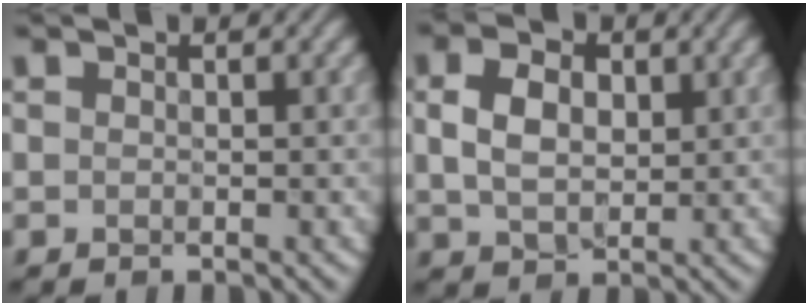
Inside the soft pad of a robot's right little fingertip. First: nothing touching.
{"total": 4.0, "force": [0.5, 2.7, 2.9], "torque": [-0.060, 0.000, 0.005]}